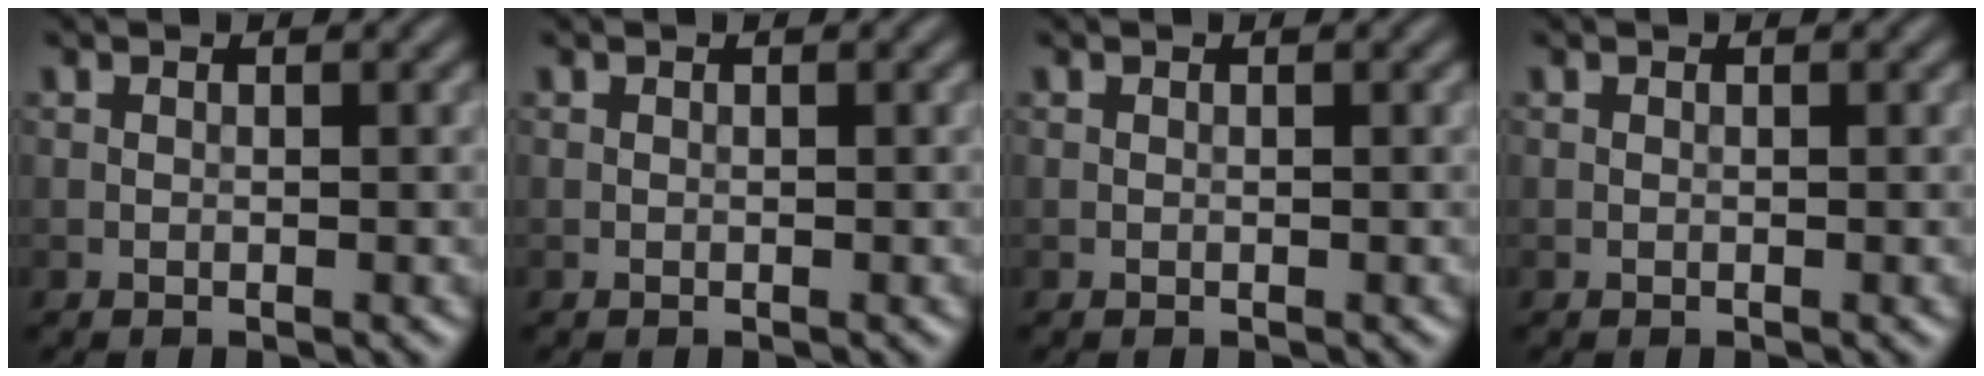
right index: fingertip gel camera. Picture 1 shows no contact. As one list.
[{"total": 0.0}, {"total": 0.0}, {"total": 0.0}]